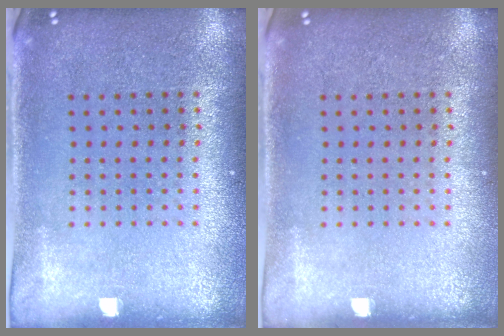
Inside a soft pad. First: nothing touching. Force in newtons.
{"total": 0.0}